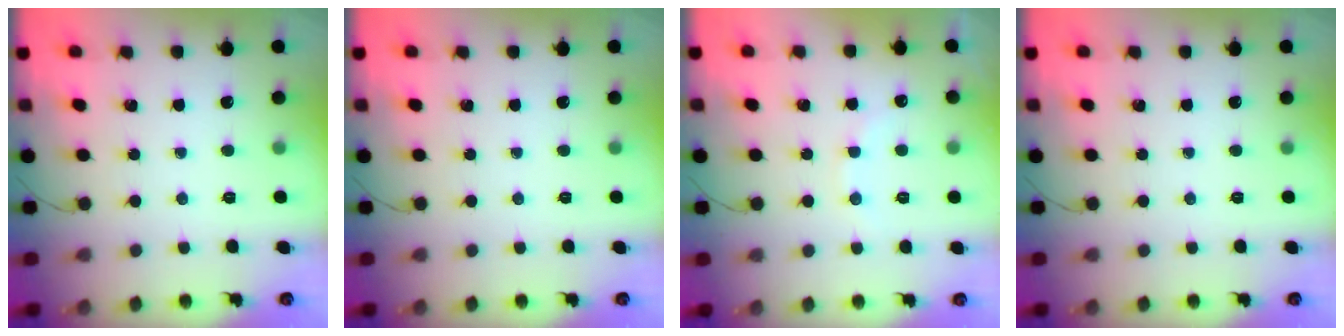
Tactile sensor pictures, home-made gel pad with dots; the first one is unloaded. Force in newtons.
{"total": 0.0}
{"total": 6.6, "press": 6.5, "slide": 1.1}
{"total": 0.0}